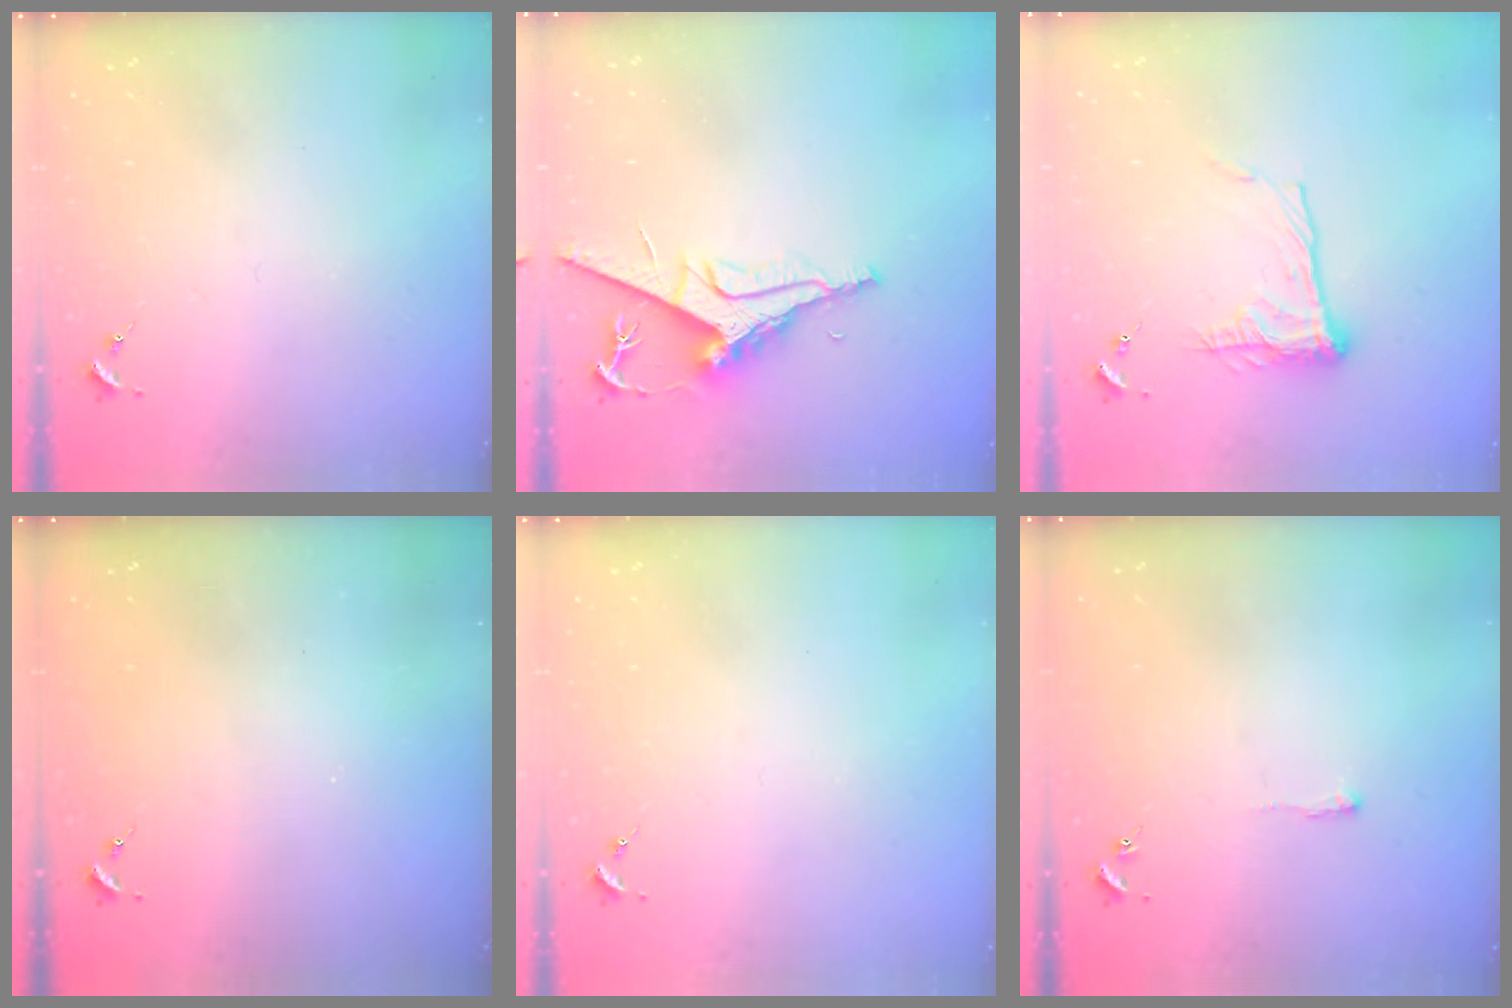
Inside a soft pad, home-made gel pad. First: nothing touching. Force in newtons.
{"total": 9.3, "press": 9.3, "slide": 1.1}
{"total": 11.7, "press": 11.7, "slide": 0.8}
{"total": 0.0}
{"total": 0.0}
{"total": 2.1, "press": 2.1, "slide": 0.4}